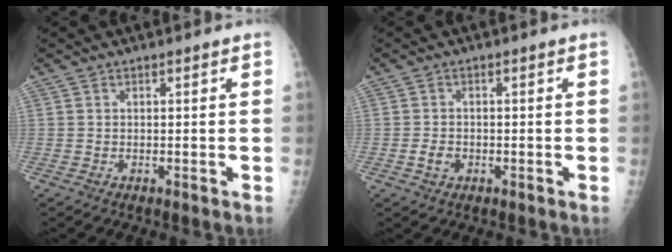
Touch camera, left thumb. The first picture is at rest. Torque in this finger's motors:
{"motor_torque": [-0.17, 0.19, 0.23, 0.08, 0.00]}